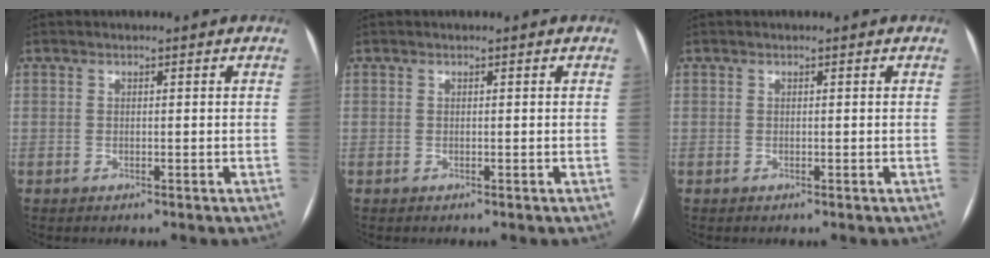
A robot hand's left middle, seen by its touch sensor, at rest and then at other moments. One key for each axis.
{"total": 0.0}
{"total": 0.0}